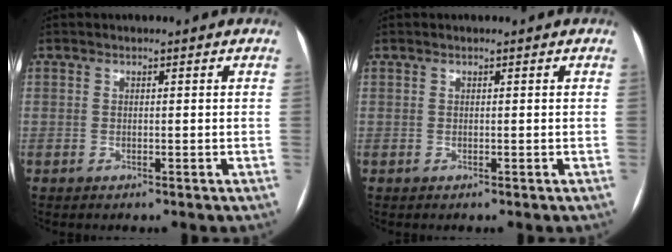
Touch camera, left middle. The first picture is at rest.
{"total": 0.0}